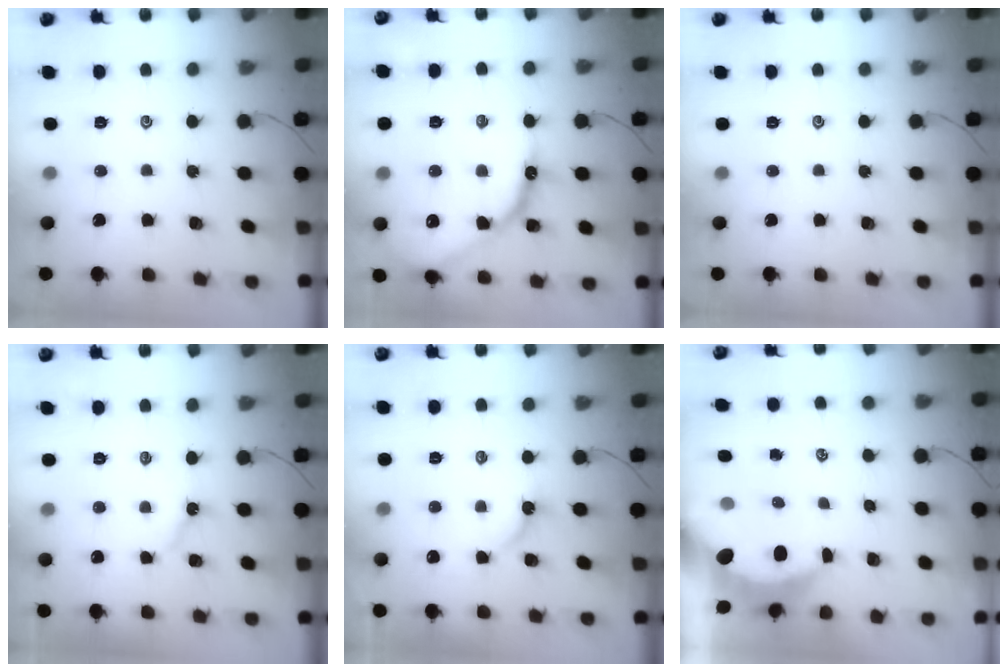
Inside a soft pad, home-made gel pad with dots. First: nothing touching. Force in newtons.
{"total": 13.3, "press": 13.3, "slide": 1.0}
{"total": 0.0}
{"total": 3.3, "press": 3.3, "slide": 0.6}
{"total": 4.7, "press": 4.6, "slide": 0.5}
{"total": 7.6, "press": 7.5, "slide": 0.9}